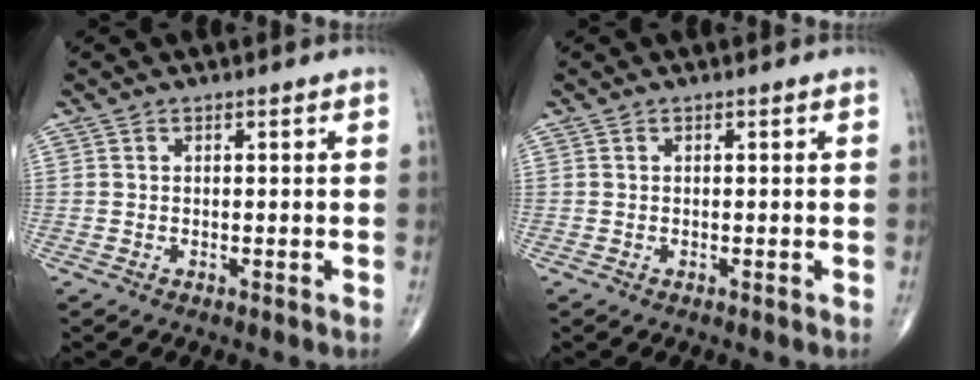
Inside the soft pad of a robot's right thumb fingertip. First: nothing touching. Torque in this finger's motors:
{"motor_torque": [-0.35, 0.07, -0.05, 0.05, 0.00]}